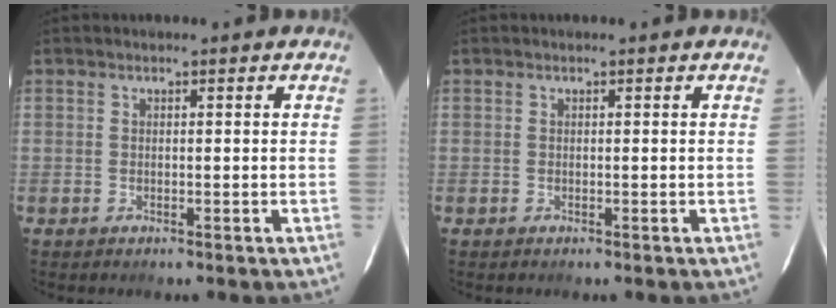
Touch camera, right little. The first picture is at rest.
{"total": 0.0}